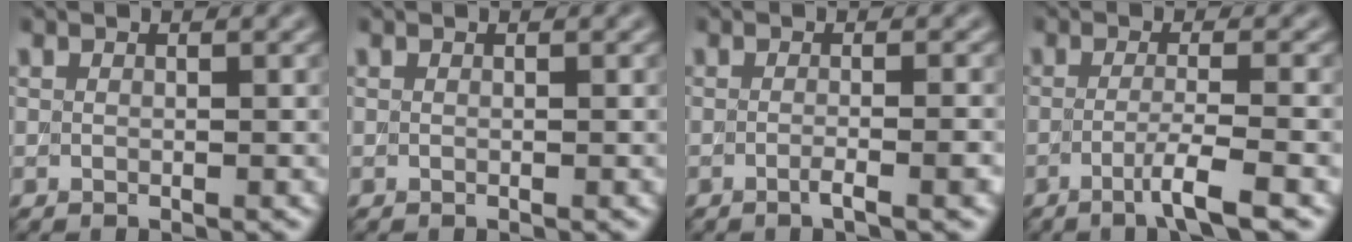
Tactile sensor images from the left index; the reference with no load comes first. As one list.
[{"total": 0.0}, {"total": 2.6, "force": [-0.9, 0.6, 2.3], "torque": [-0.027, 0.001, -0.024]}, {"total": 3.6, "force": [-1.6, 0.4, 3.2], "torque": [-0.050, 0.001, -0.042]}]